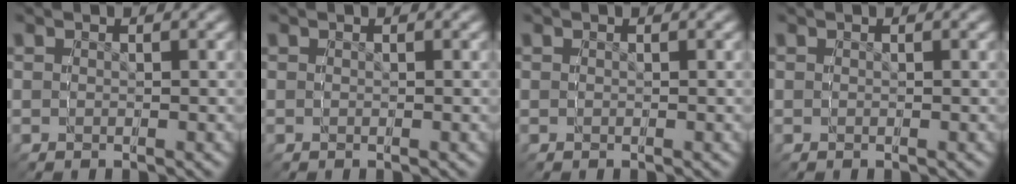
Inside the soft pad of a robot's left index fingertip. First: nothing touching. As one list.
[{"total": 0.0}, {"total": 0.0}, {"total": 0.0}]